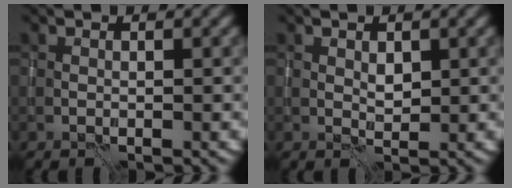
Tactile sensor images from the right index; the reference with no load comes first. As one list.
[{"total": 1.0, "force": [0.5, 0.6, 0.7], "torque": [-0.013, -0.003, 0.011]}]